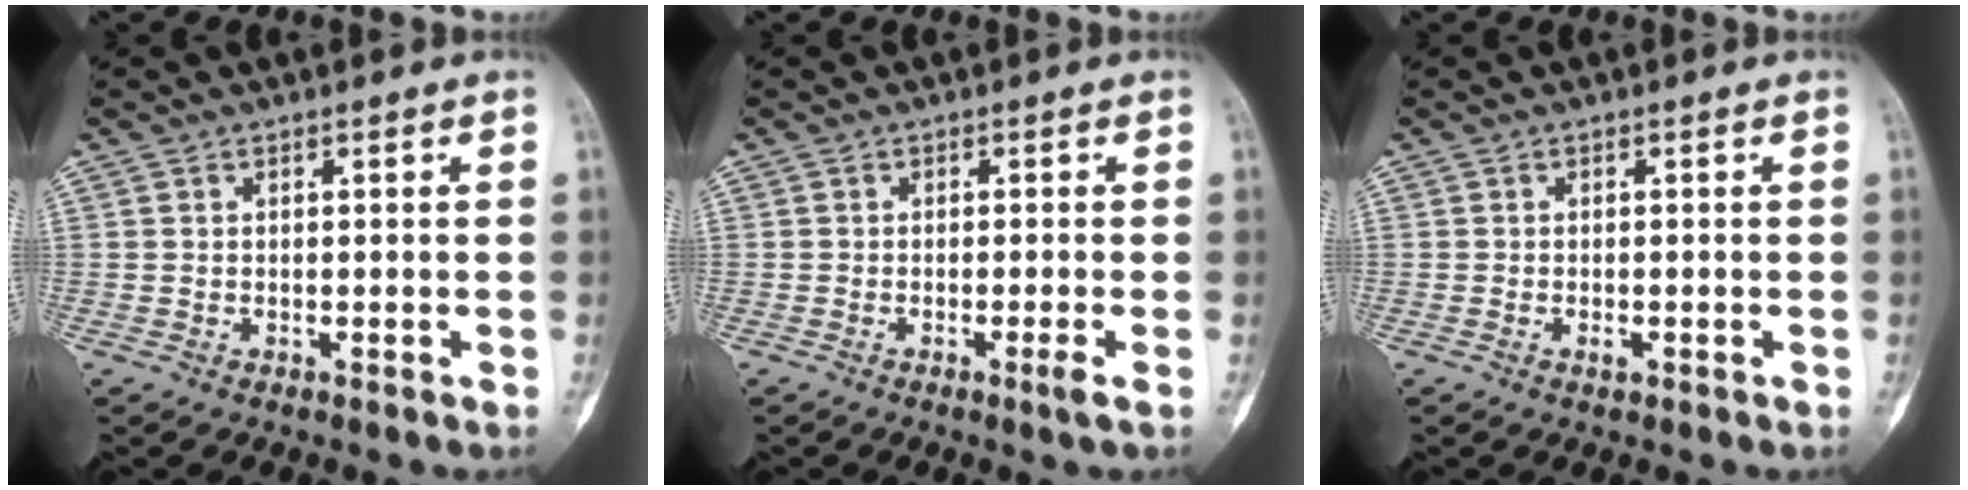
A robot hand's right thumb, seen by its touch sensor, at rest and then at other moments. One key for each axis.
{"total": 1.7, "fx": -0.8, "fy": -0.3, "fz": 1.5, "tx": -0.033, "ty": -0.004, "tz": -0.017}
{"total": 1.0, "fx": -0.4, "fy": 0.6, "fz": 0.8, "tx": -0.014, "ty": 0.001, "tz": -0.007}